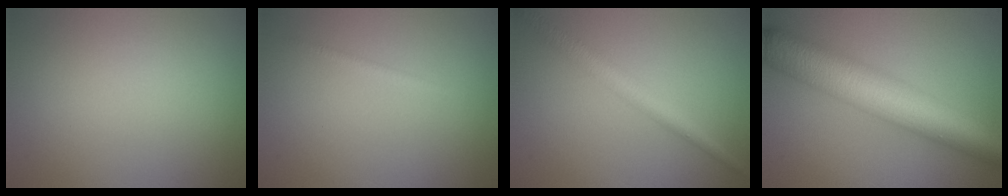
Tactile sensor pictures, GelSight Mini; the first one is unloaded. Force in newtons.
{"total": 0.6, "press": 0.6, "slide": 0.0}
{"total": 2.8, "press": 2.8, "slide": 0.1}
{"total": 10.4, "press": 10.4, "slide": 0.2}